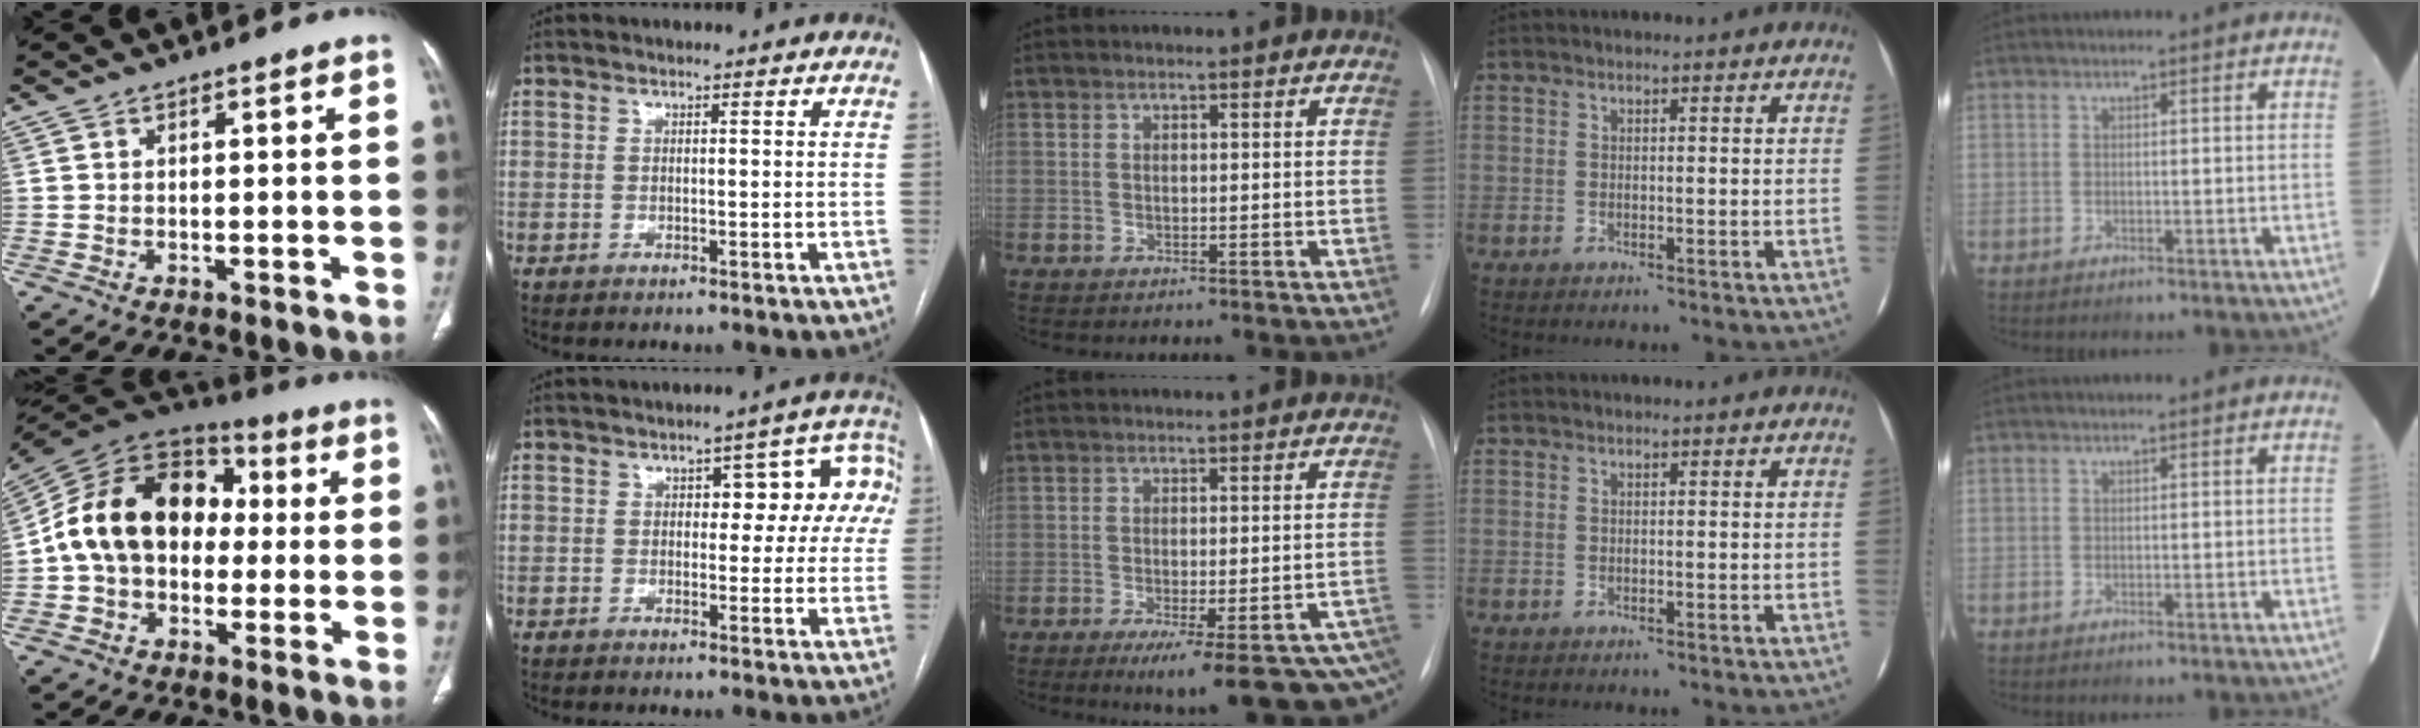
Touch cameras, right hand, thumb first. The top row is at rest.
{"thumb": {"total": 19.4, "force": [0.7, 14.2, 13.2], "torque": [-0.210, 0.045, 0.002]}, "index": {"total": 9.6, "force": [2.1, 4.8, 8.0], "torque": [-0.074, 0.040, 0.024]}, "middle": {"total": 17.3, "force": [-12.4, 2.7, 11.8], "torque": [-0.080, 0.002, -0.148]}}